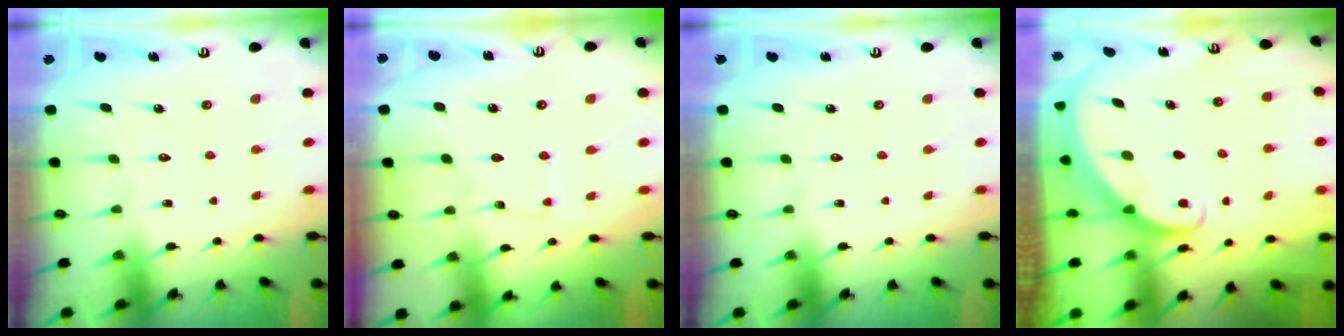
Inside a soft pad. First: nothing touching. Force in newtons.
{"total": 2.5, "press": 2.5, "slide": 0.3}
{"total": 0.0}
{"total": 1.8, "press": 1.8, "slide": 0.2}